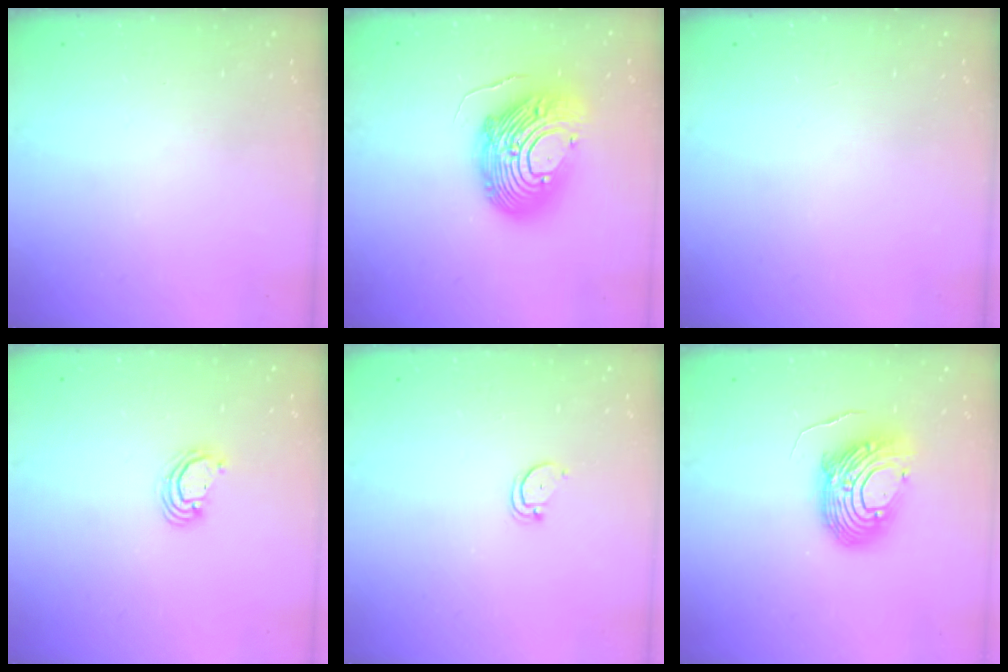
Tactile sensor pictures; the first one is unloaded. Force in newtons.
{"total": 21.5, "press": 21.4, "slide": 2.2}
{"total": 0.0}
{"total": 3.0, "press": 3.0, "slide": 0.3}
{"total": 2.7, "press": 2.7, "slide": 0.2}
{"total": 12.2, "press": 12.1, "slide": 0.9}